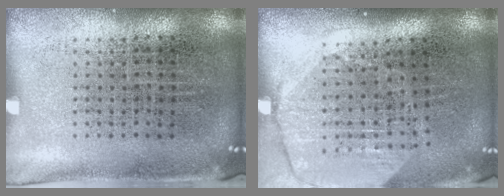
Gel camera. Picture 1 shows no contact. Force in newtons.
{"total": 2.1, "press": 1.8, "slide": 0.9}